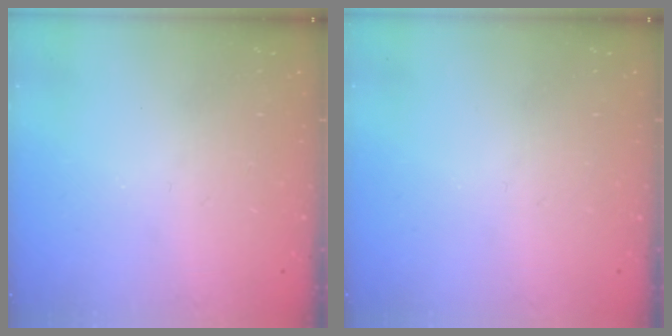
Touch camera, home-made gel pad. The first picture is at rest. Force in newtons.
{"total": 0.0}